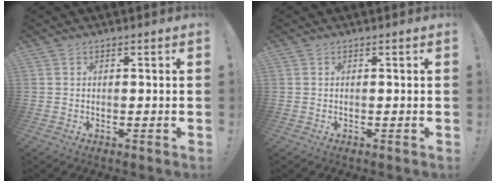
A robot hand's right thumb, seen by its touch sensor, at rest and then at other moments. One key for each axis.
{"total": 0.0}